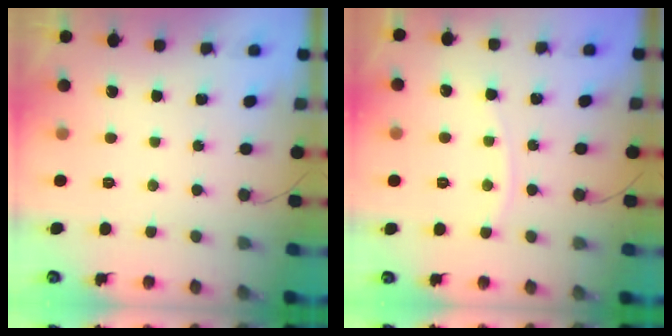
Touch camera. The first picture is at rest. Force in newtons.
{"total": 5.2, "press": 5.2, "slide": 0.3}